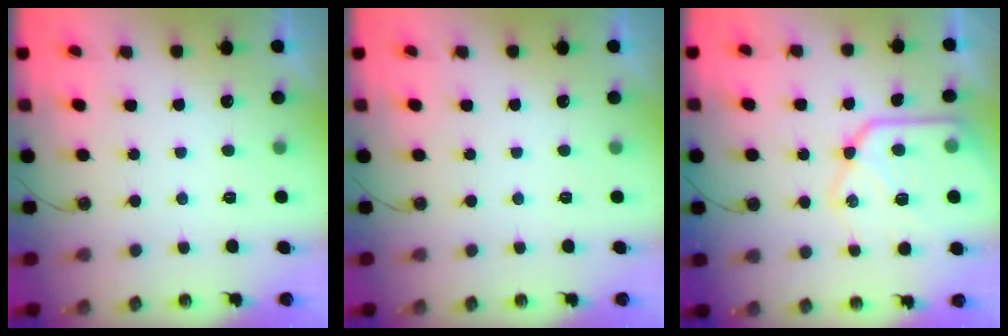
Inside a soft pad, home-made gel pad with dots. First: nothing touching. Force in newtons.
{"total": 0.0}
{"total": 19.1, "press": 19.1, "slide": 1.6}